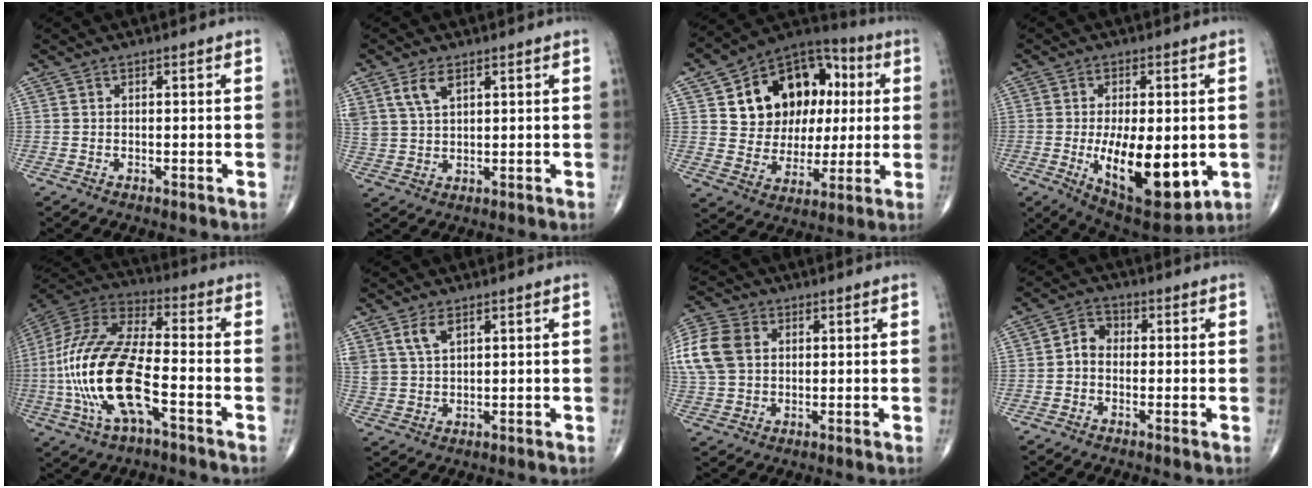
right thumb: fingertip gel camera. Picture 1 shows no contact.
{"total": 5.5, "force": [3.0, 3.0, 3.6], "torque": [-0.072, -0.008, 0.066]}
{"total": 20.2, "force": [4.9, 14.9, 12.7], "torque": [-0.140, 0.016, 0.085]}
{"total": 17.3, "force": [-3.0, 7.5, 15.3], "torque": [-0.228, -0.026, -0.028]}
{"total": 22.2, "force": [-5.5, 8.8, 19.7], "torque": [-0.440, 0.025, -0.096]}
{"total": 5.0, "force": [2.8, 2.6, 3.2], "torque": [-0.063, -0.008, 0.062]}
{"total": 17.2, "force": [3.8, 13.1, 10.4], "torque": [-0.264, 0.029, 0.078]}
{"total": 3.9, "force": [-0.5, 3.2, 2.2], "torque": [-0.024, 0.016, -0.020]}